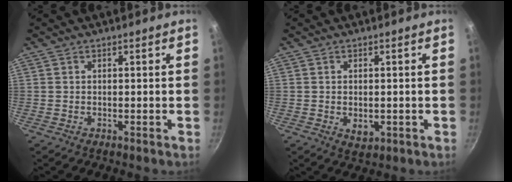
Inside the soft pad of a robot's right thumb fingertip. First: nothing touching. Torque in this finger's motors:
{"motor_torque": [-0.40, 0.22, -0.19, 0.10, -0.01]}